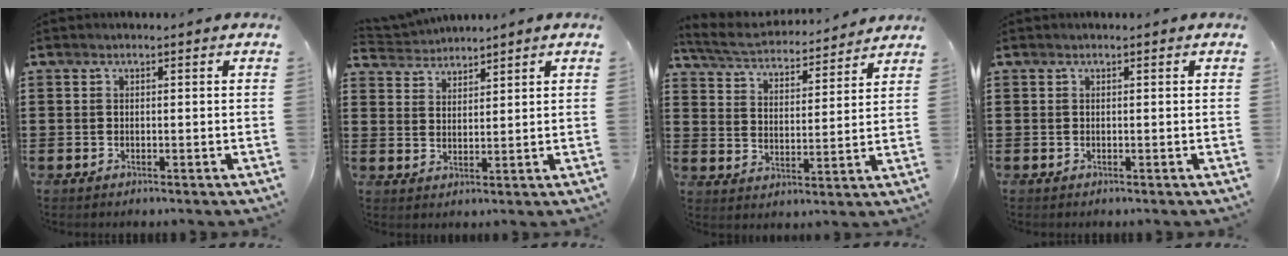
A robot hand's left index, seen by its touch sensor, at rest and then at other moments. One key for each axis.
{"total": 2.9, "fx": 2.8, "fy": 0.5, "fz": -0.5, "tx": -0.003, "ty": -0.009, "tz": 0.051}
{"total": 4.9, "fx": 4.8, "fy": 0.2, "fz": 1.1, "tx": -0.047, "ty": -0.031, "tz": 0.079}
{"total": 0.0}